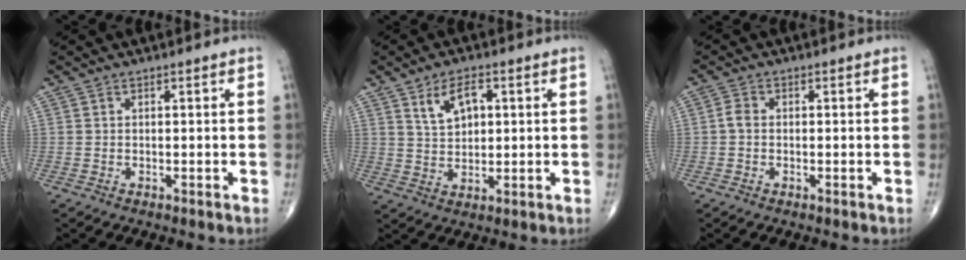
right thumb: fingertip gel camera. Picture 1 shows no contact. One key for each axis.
{"total": 6.3, "fx": 2.5, "fy": 3.6, "fz": 4.5, "tx": -0.064, "ty": -0.009, "tz": 0.050}
{"total": 1.8, "fx": -0.2, "fy": 1.3, "fz": 1.3, "tx": -0.022, "ty": 0.003, "tz": -0.010}